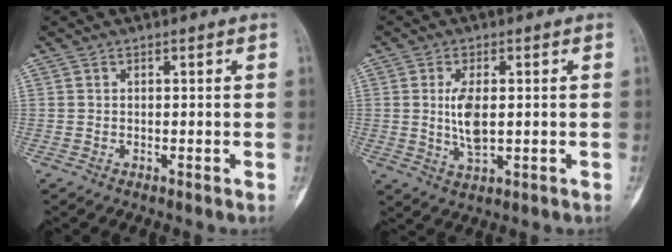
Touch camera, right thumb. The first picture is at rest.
{"total": 6.0, "force": [0.2, 2.6, 5.4], "torque": [-0.105, -0.012, 0.005]}